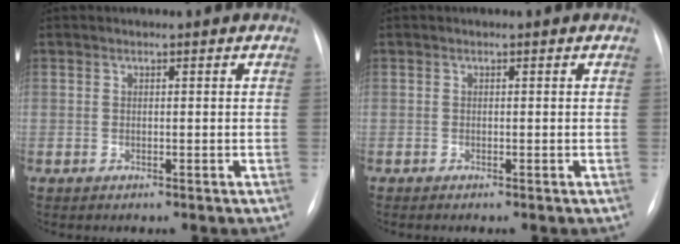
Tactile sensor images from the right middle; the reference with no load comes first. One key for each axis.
{"total": 0.0}